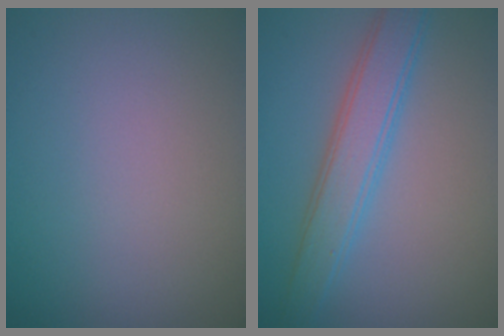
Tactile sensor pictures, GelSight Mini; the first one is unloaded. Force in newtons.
{"total": 4.1, "press": 4.1, "slide": 0.1}